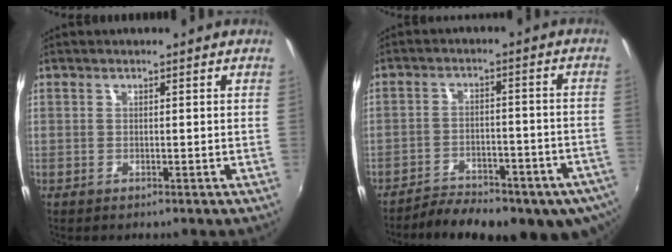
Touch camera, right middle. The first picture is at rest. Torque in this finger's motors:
{"motor_torque": [1.12, -1.01, 0.35, 0.12]}